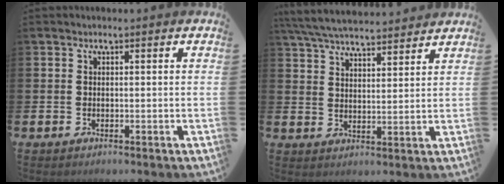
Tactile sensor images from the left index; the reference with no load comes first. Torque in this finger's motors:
{"motor_torque": [1.02, -1.11, 0.63, 0.21]}